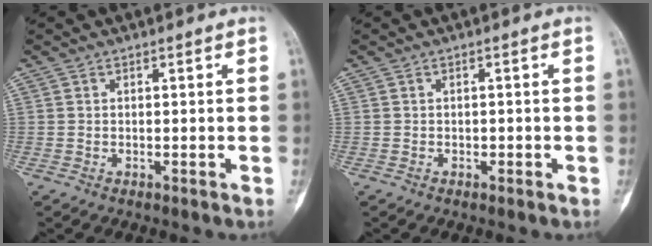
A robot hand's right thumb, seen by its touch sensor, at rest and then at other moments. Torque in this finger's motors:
{"motor_torque": [-0.04, -0.06, -0.36, 0.18, 0.03]}